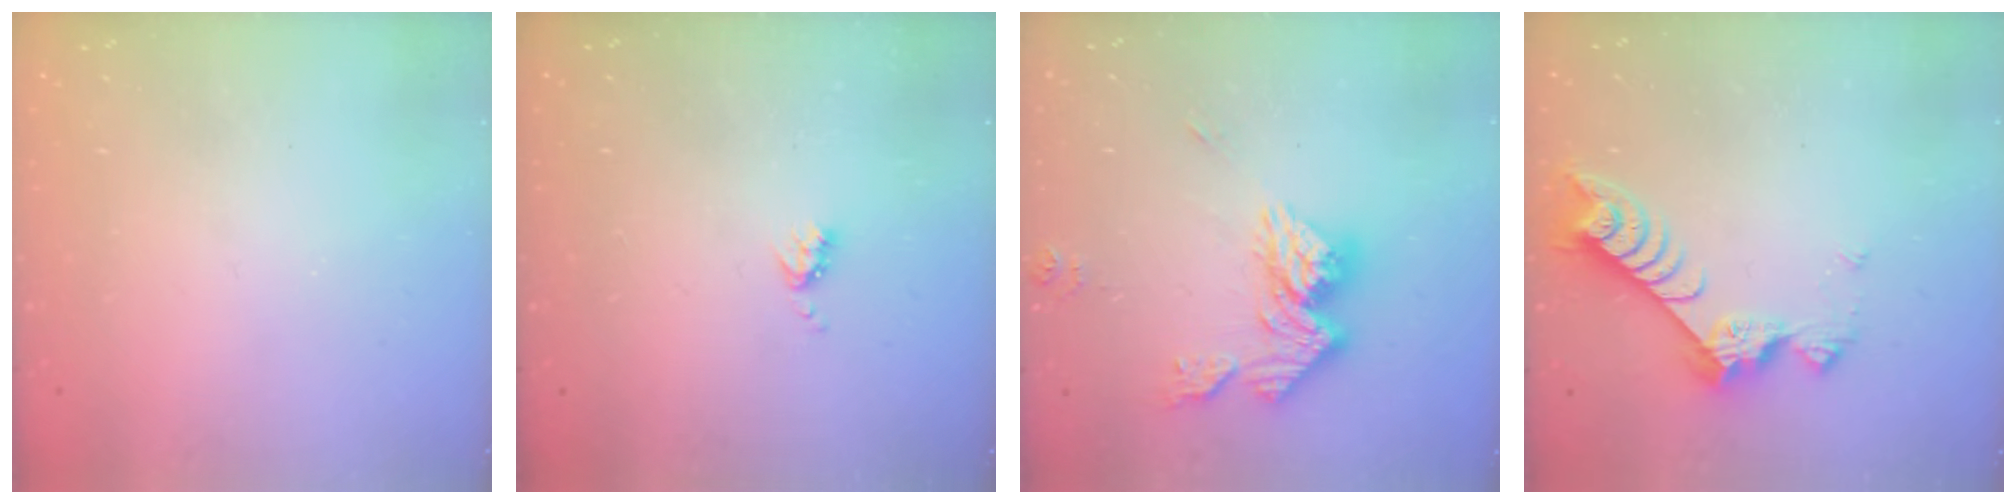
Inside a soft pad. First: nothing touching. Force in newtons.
{"total": 3.9, "press": 3.8, "slide": 0.6}
{"total": 14.8, "press": 14.7, "slide": 1.6}
{"total": 9.0, "press": 9.0, "slide": 1.0}